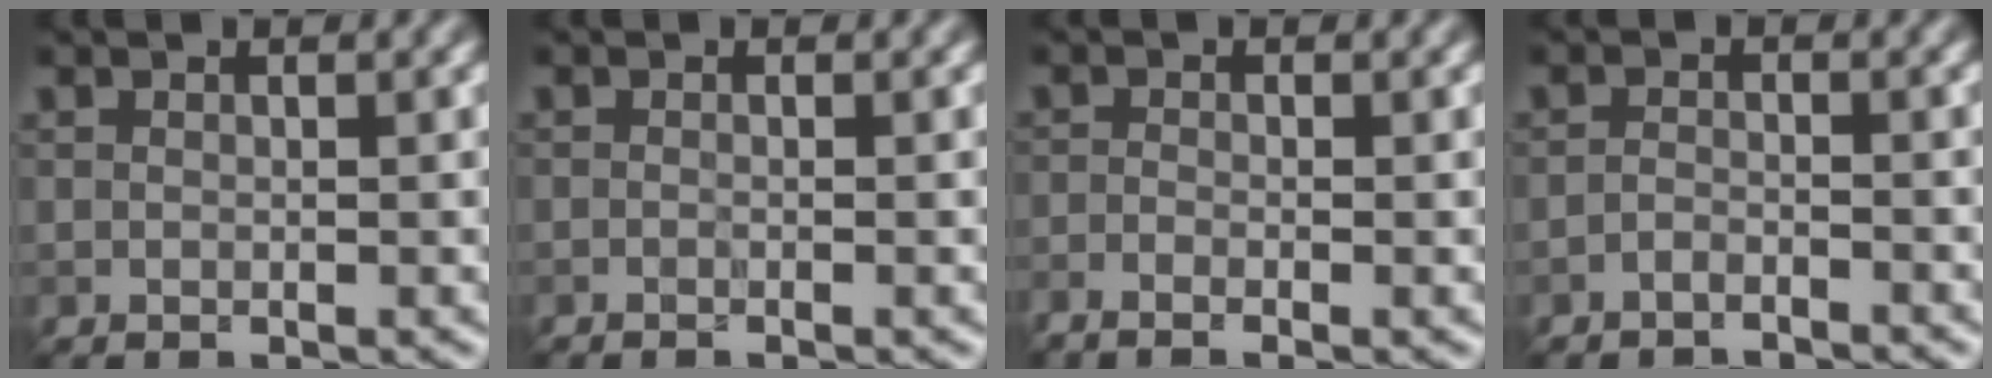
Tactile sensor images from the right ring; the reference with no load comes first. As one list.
[{"total": 0.9, "force": [-0.3, 0.3, 0.7], "torque": [-0.003, -0.007, -0.013]}, {"total": 2.2, "force": [-1.4, 0.5, 1.6], "torque": [-0.038, -0.008, -0.028]}, {"total": 1.3, "force": [-1.3, 0.1, 0.3], "torque": [-0.005, 0.001, -0.028]}]